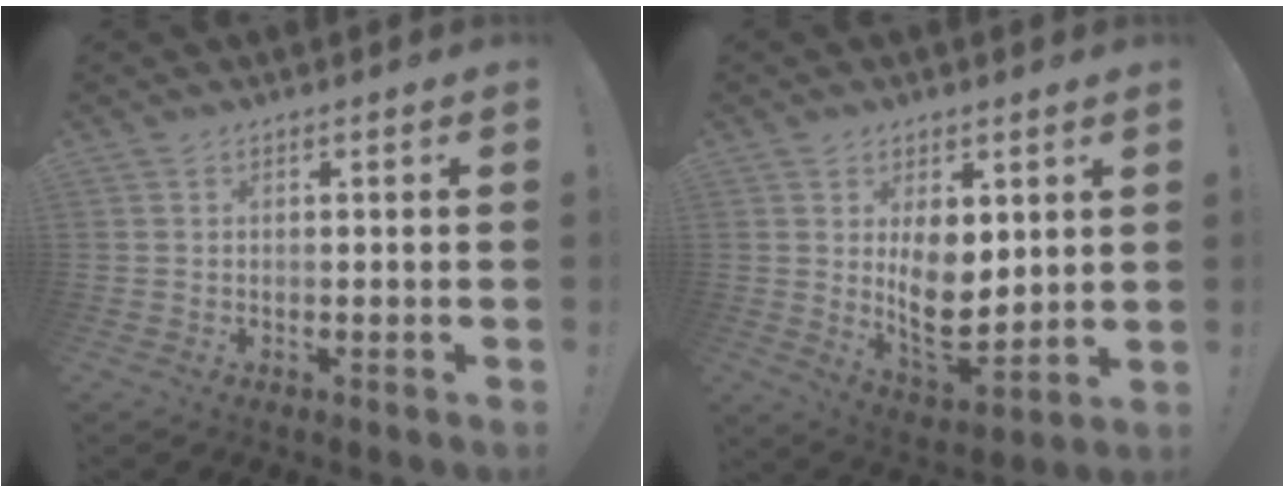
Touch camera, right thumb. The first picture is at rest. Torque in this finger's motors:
{"motor_torque": [-0.27, 1.00, 1.04, 0.13, 0.42]}